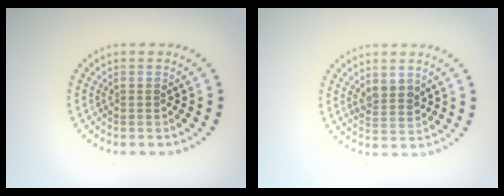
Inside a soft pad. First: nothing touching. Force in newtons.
{"total": 2.1, "press": 1.9, "slide": 0.7}